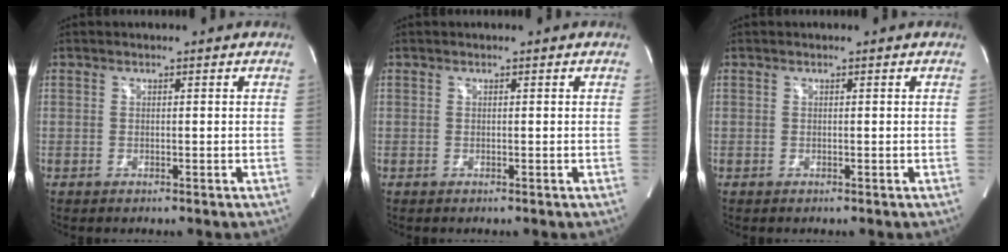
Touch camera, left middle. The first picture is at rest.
{"total": 0.0}
{"total": 0.0}